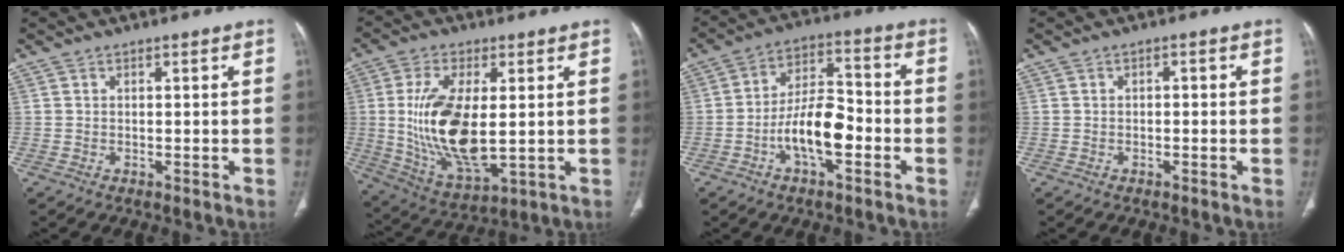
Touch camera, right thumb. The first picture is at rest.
{"total": 17.0, "force": [0.6, 7.6, 15.1], "torque": [-0.295, -0.022, 0.026]}
{"total": 11.3, "force": [-3.9, 5.0, 9.4], "torque": [-0.156, 0.038, -0.073]}
{"total": 0.9, "force": [-0.2, 0.6, 0.7], "torque": [-0.005, 0.003, -0.006]}